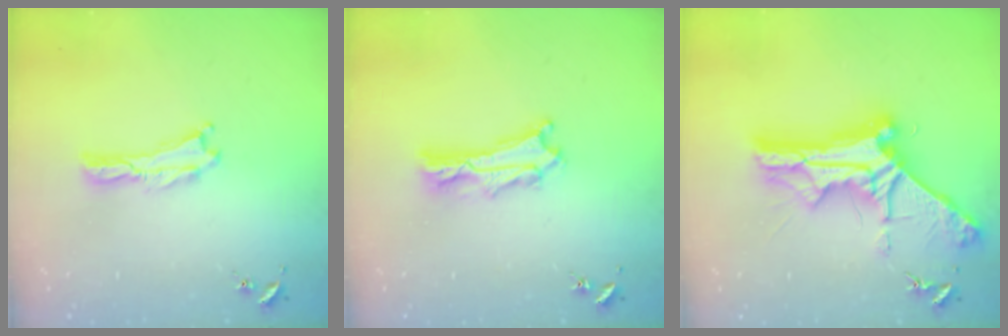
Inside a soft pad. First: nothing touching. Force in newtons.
{"total": 3.3, "press": 3.2, "slide": 0.3}
{"total": 12.1, "press": 12.0, "slide": 1.1}